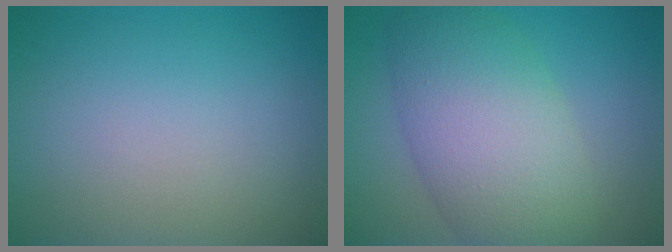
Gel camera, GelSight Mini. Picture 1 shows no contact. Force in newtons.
{"total": 8.8, "press": 8.8, "slide": 0.4}